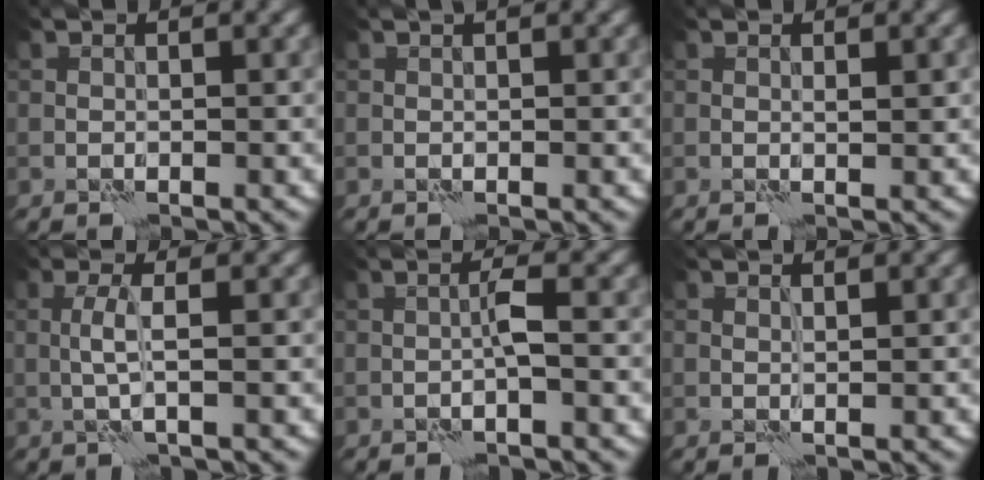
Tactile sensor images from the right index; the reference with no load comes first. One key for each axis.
{"total": 0.0}
{"total": 0.8, "fx": 0.1, "fy": 0.2, "fz": 0.8, "tx": -0.010, "ty": -0.001, "tz": 0.002}
{"total": 1.7, "fx": -0.1, "fy": -0.4, "fz": 1.7, "tx": -0.040, "ty": 0.006, "tz": -0.003}
{"total": 1.5, "fx": -0.6, "fy": -0.4, "fz": 1.3, "tx": -0.025, "ty": 0.009, "tz": -0.013}
{"total": 0.5, "fx": 0.4, "fy": 0.1, "fz": 0.3, "tx": -0.005, "ty": -0.001, "tz": 0.007}